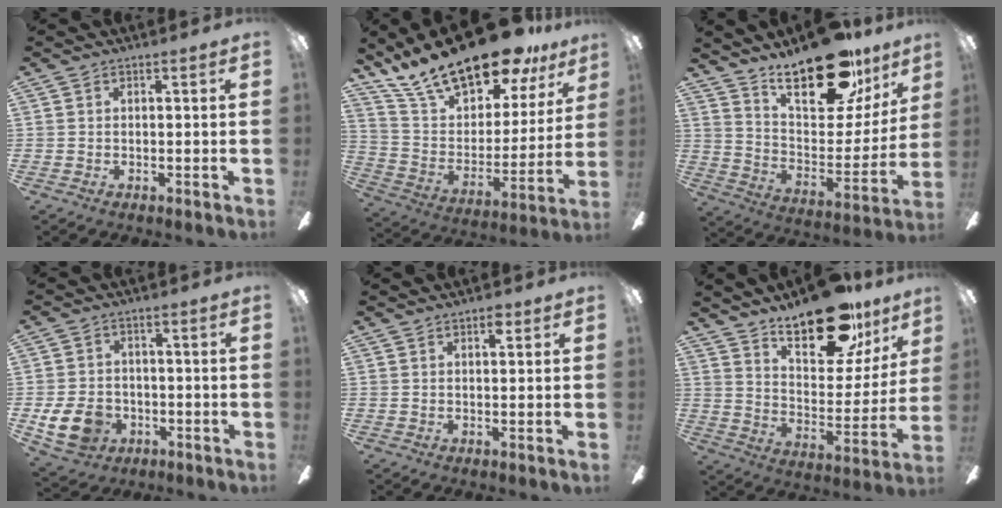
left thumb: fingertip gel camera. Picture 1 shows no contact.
{"total": 22.8, "force": [19.0, 7.4, 10.2], "torque": [-0.184, -0.133, 0.331]}
{"total": 25.3, "force": [19.0, 9.3, 13.9], "torque": [-0.212, -0.121, 0.322]}
{"total": 10.0, "force": [-3.1, 7.7, 5.5], "torque": [-0.134, 0.015, -0.056]}
{"total": 2.3, "force": [1.8, 0.8, 1.2], "torque": [-0.003, -0.008, 0.027]}
{"total": 22.6, "force": [17.4, 8.4, 11.6], "torque": [-0.177, -0.110, 0.295]}